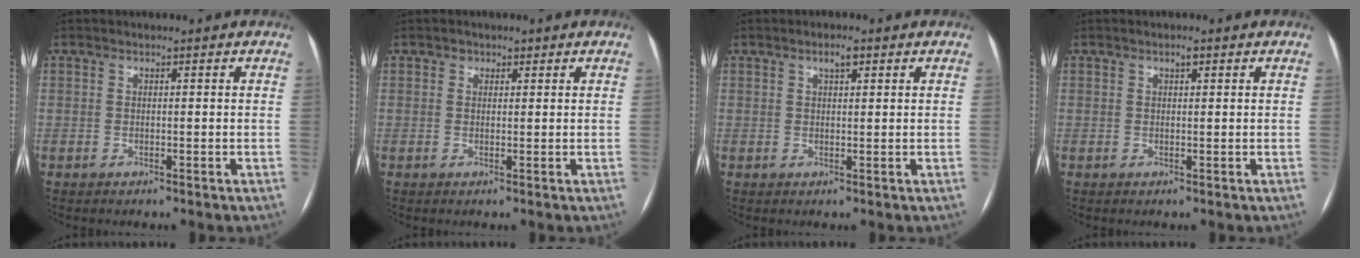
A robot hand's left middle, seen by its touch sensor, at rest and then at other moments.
{"total": 1.2, "force": [0.7, 1.0, 0.2], "torque": [0.003, -0.003, 0.006]}
{"total": 1.9, "force": [1.1, 0.6, 1.4], "torque": [-0.026, 0.005, 0.017]}
{"total": 0.9, "force": [0.5, 0.3, 0.7], "torque": [-0.012, 0.002, 0.008]}